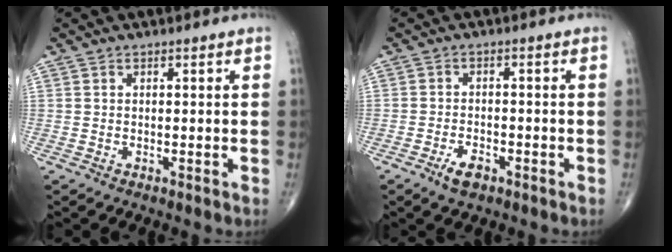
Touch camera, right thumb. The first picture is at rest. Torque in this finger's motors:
{"motor_torque": [-0.02, 0.17, 0.19, 0.13, 0.07]}